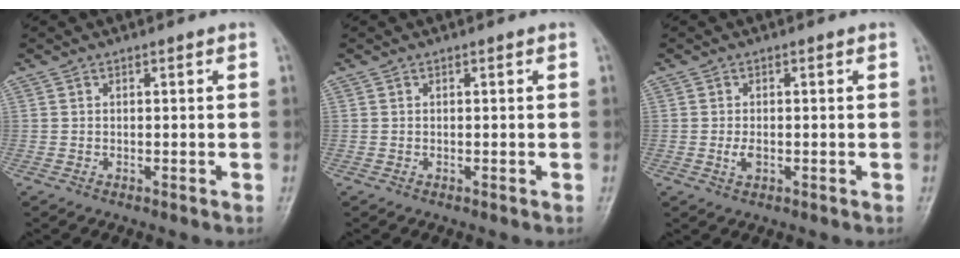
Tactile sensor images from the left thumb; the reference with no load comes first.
{"total": 0.0}
{"total": 1.9, "force": [-0.3, 1.1, 1.5], "torque": [-0.031, -0.002, -0.006]}